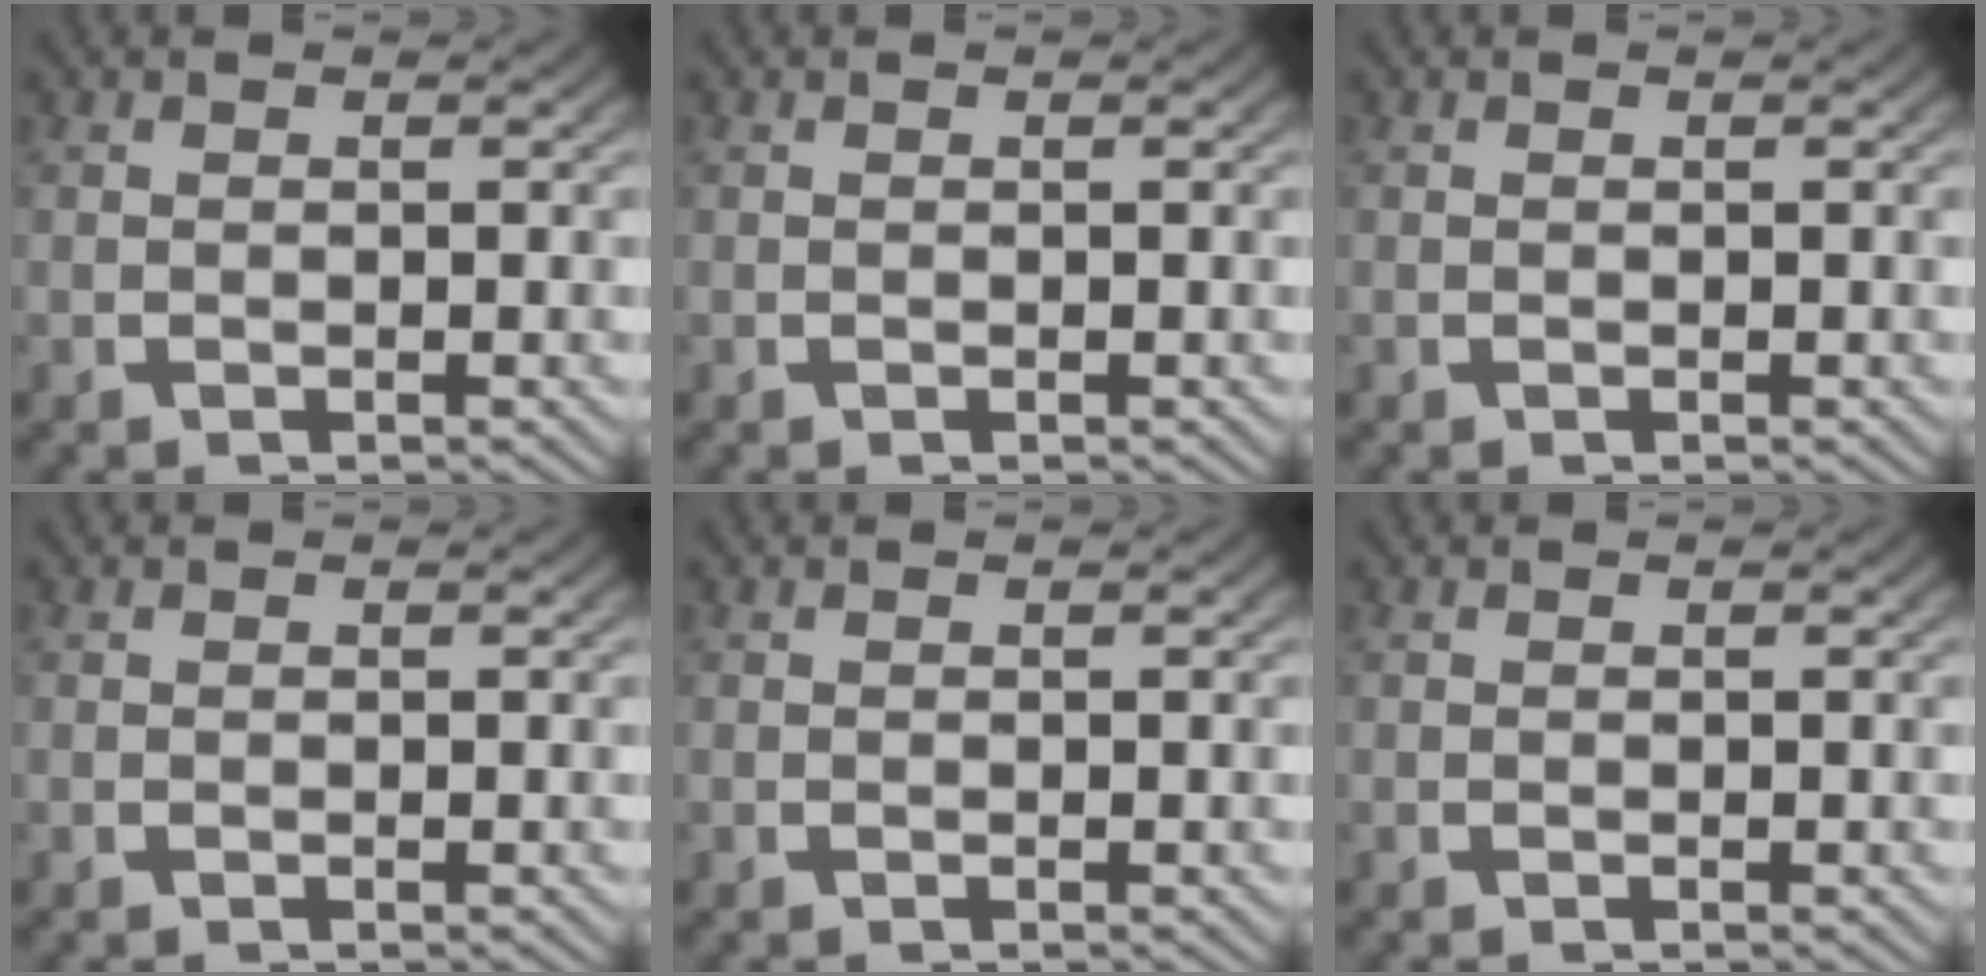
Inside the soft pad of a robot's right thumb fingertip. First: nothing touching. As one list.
[{"total": 0.0}, {"total": 0.0}, {"total": 0.0}, {"total": 0.0}, {"total": 0.0}]